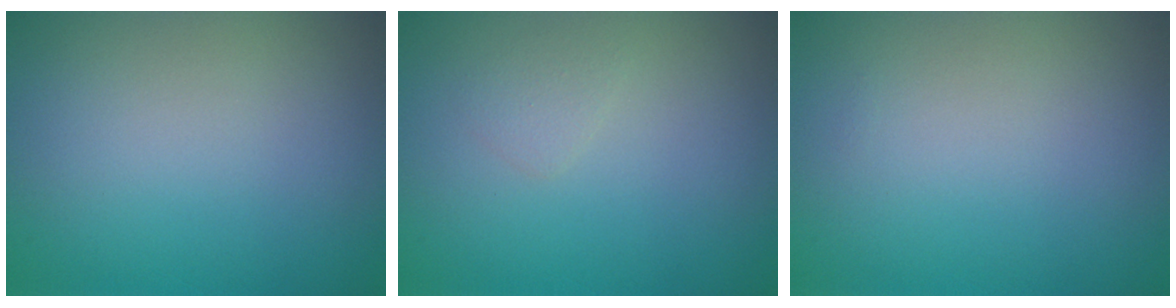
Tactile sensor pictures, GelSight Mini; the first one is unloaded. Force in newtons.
{"total": 0.9, "press": 0.9, "slide": 0.0}
{"total": 0.0}